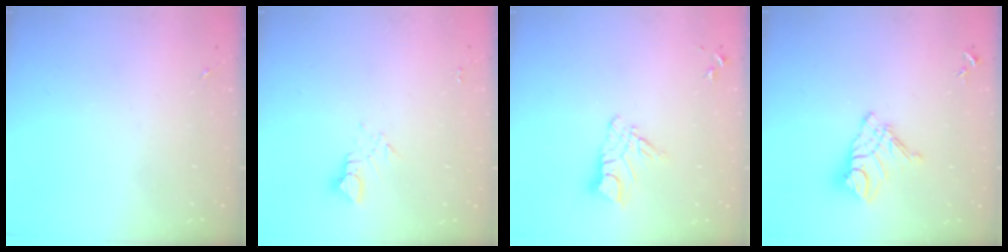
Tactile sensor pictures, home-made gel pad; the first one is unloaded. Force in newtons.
{"total": 3.8, "press": 3.8, "slide": 0.4}
{"total": 8.6, "press": 8.5, "slide": 0.9}
{"total": 12.6, "press": 12.5, "slide": 1.3}